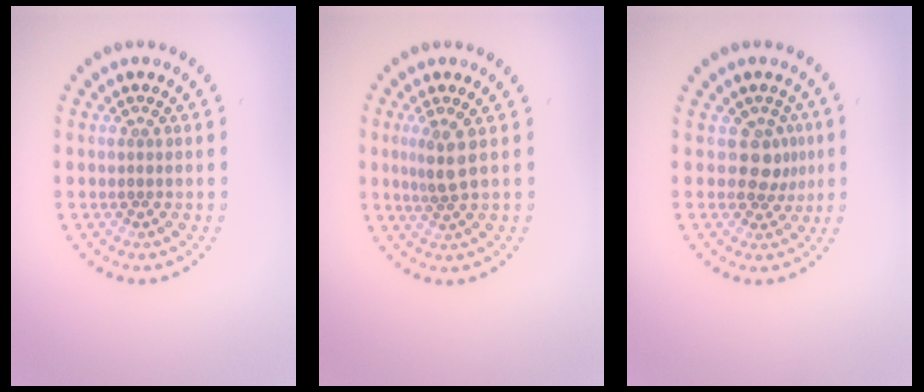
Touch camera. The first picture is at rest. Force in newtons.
{"total": 2.3, "press": 1.8, "slide": 1.4}
{"total": 2.3, "press": 1.8, "slide": 1.4}